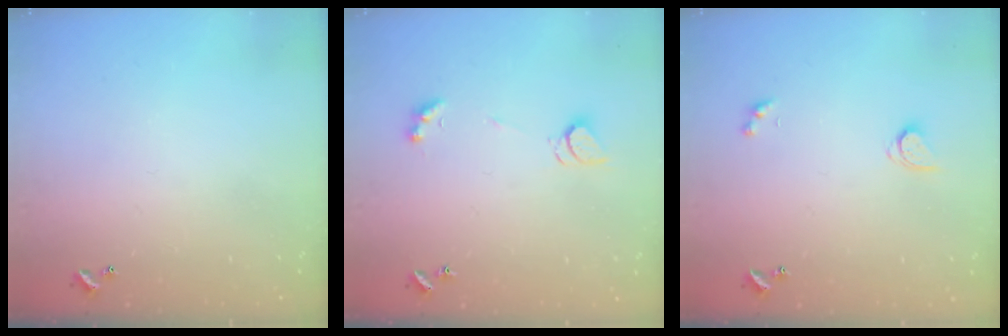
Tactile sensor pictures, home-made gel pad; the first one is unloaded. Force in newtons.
{"total": 2.2, "press": 2.2, "slide": 0.4}
{"total": 2.6, "press": 2.6, "slide": 0.3}